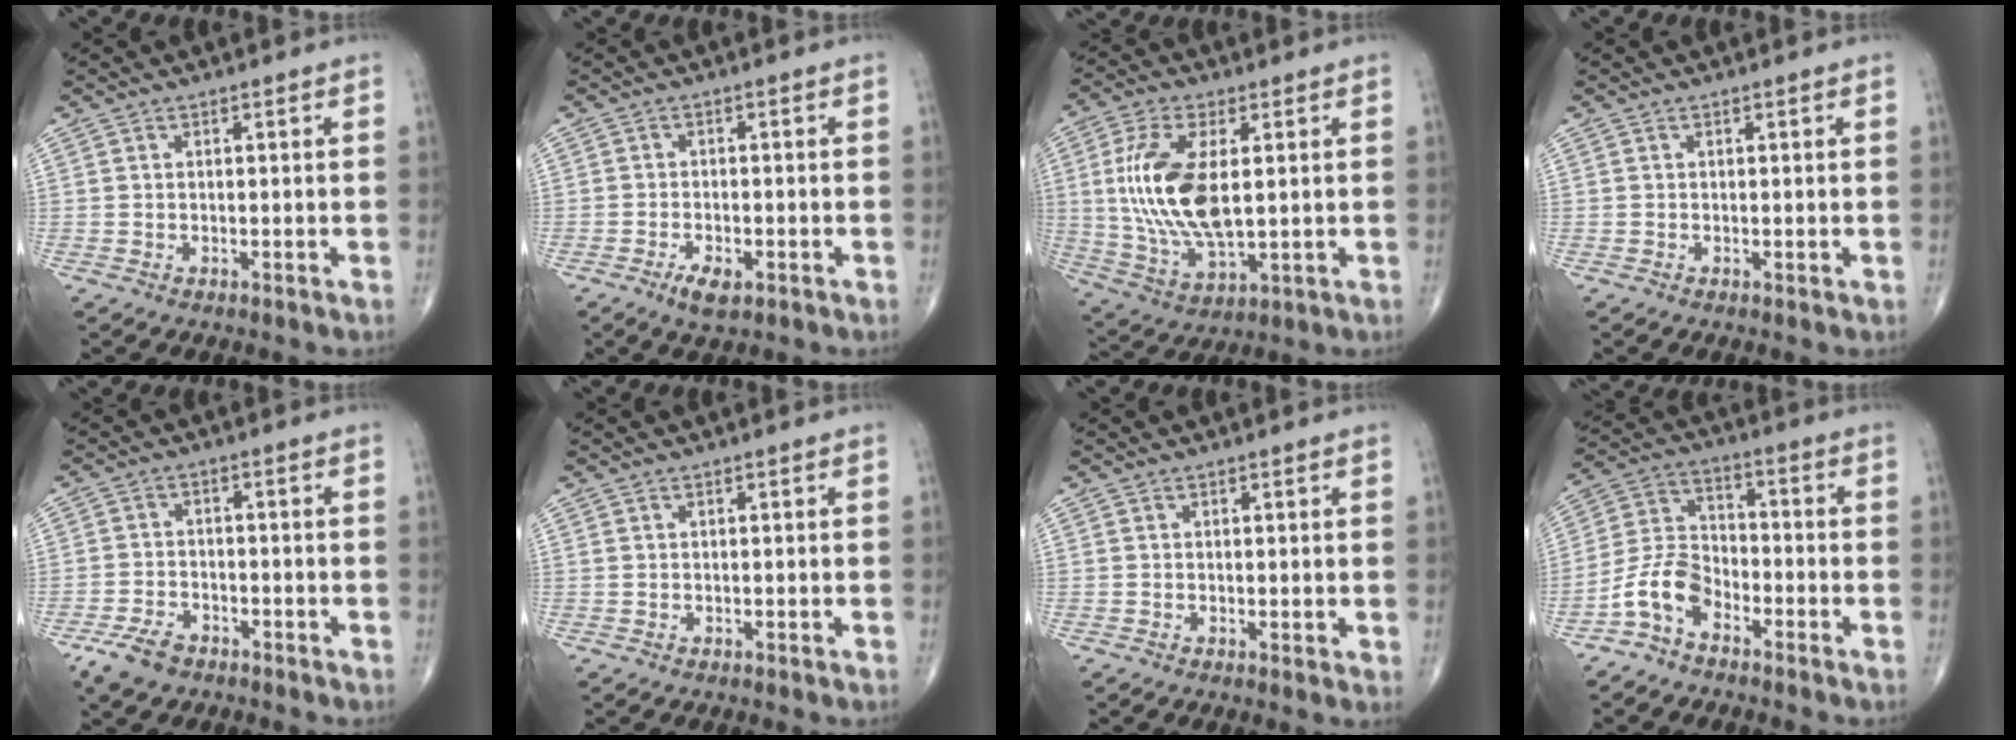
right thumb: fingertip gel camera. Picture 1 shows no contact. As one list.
[{"total": 3.9, "force": [-2.0, 1.7, 2.8], "torque": [-0.052, 0.001, -0.033]}, {"total": 16.3, "force": [2.0, 7.6, 14.3], "torque": [-0.292, -0.013, 0.047]}, {"total": 0.0}, {"total": 5.4, "force": [-3.6, 3.1, 2.5], "torque": [-0.047, 0.013, -0.066]}, {"total": 0.0}, {"total": 0.9, "force": [0.2, 0.4, 0.8], "torque": [-0.011, -0.004, 0.000]}, {"total": 8.4, "force": [-5.0, 4.9, 4.7], "torque": [-0.089, 0.046, -0.110]}]